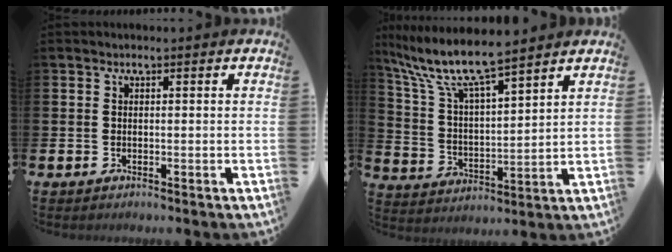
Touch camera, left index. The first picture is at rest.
{"total": 9.2, "force": [8.2, 1.3, 4.0], "torque": [-0.119, -0.043, 0.143]}